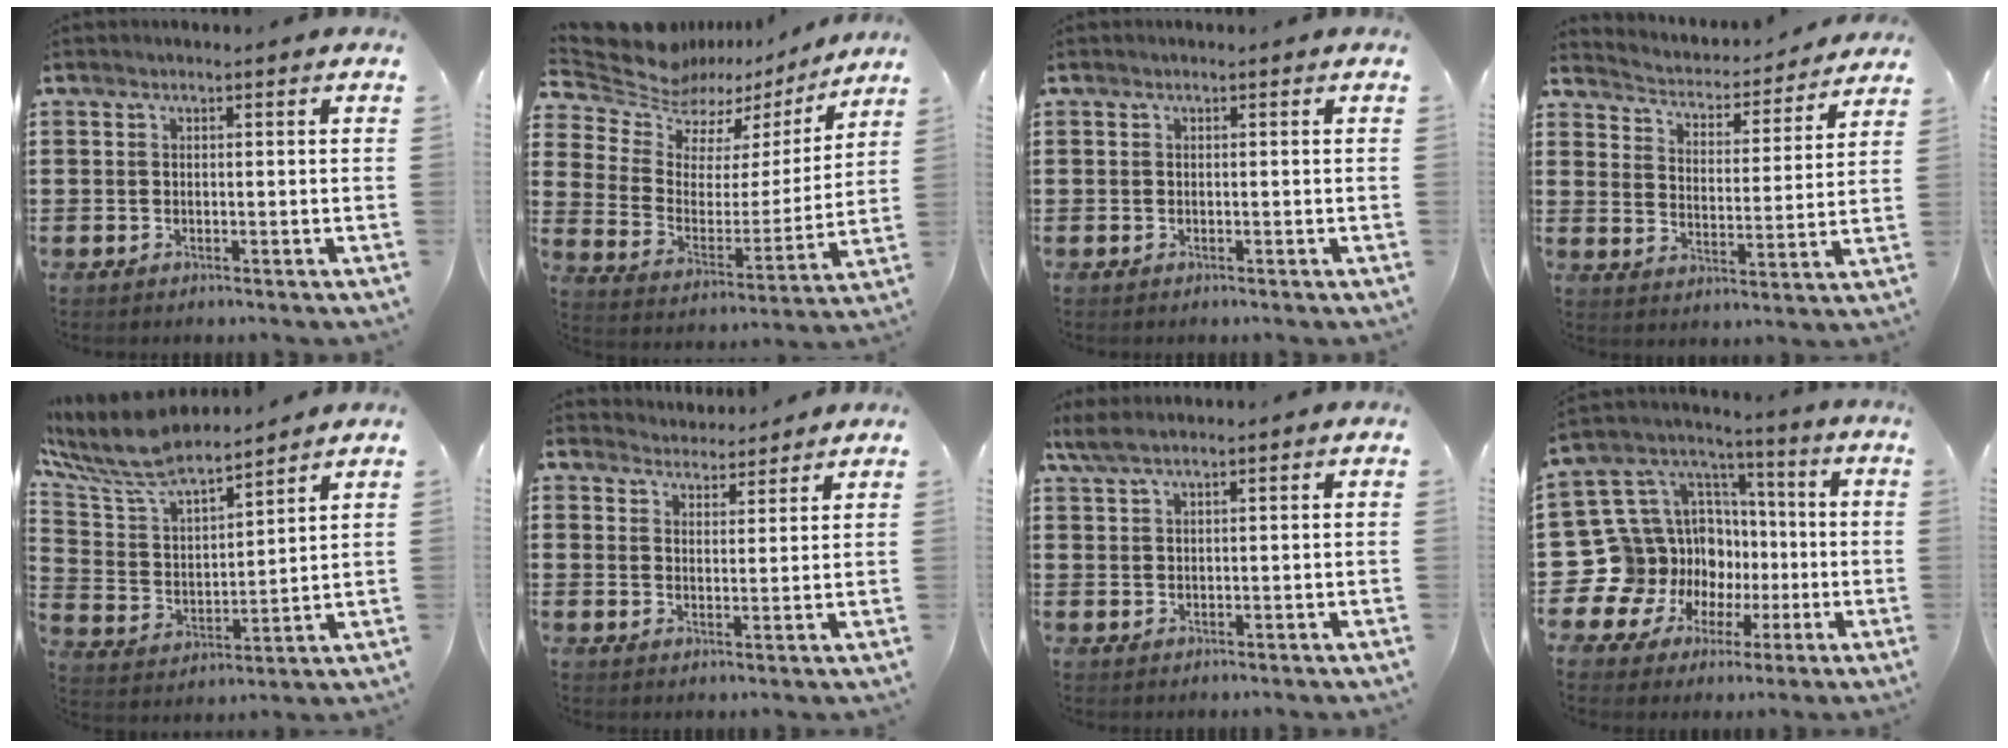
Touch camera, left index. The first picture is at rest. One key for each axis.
{"total": 8.6, "fx": 7.5, "fy": 4.0, "fz": 1.3, "tx": -0.059, "ty": -0.058, "tz": 0.129}
{"total": 0.0}
{"total": 3.1, "fx": 3.0, "fy": 0.4, "fz": 0.0, "tx": -0.022, "ty": -0.033, "tz": 0.043}
{"total": 9.3, "fx": 8.5, "fy": 1.9, "fz": 3.2, "tx": -0.102, "ty": -0.052, "tz": 0.148}
{"total": 3.6, "fx": 3.5, "fy": 0.5, "fz": -0.3, "tx": -0.006, "ty": -0.013, "tz": 0.066}
{"total": 2.6, "fx": 1.9, "fy": 0.4, "fz": 1.8, "tx": -0.038, "ty": 0.002, "tz": 0.035}
{"total": 14.9, "fx": -3.4, "fy": 14.0, "fz": 3.7, "tx": -0.138, "ty": -0.022, "tz": -0.021}